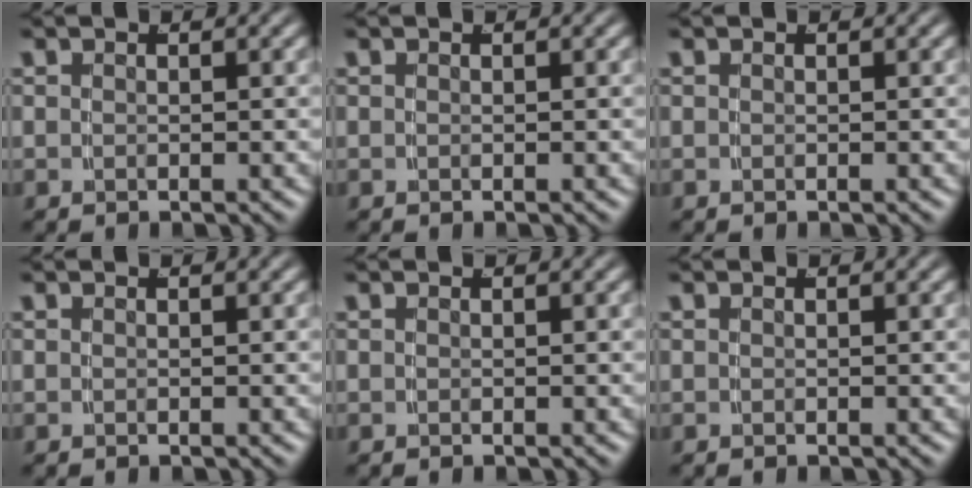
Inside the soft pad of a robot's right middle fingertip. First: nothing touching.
{"total": 0.0}
{"total": 0.0}
{"total": 0.0}
{"total": 0.0}
{"total": 0.0}